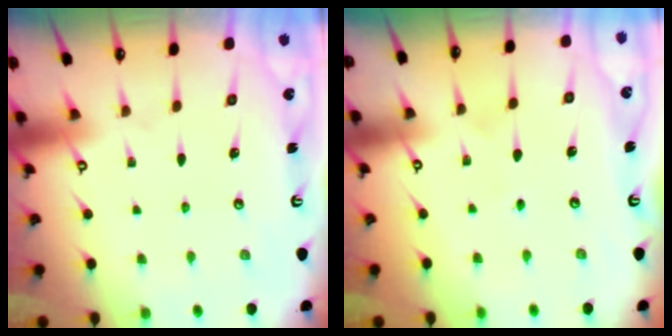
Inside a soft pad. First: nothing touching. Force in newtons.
{"total": 3.5, "press": 3.3, "slide": 1.1}